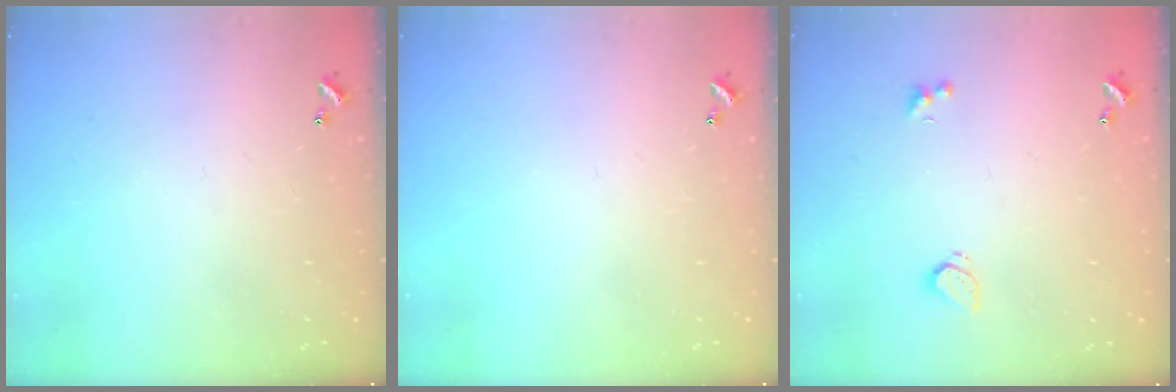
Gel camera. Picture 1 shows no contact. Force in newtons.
{"total": 0.0}
{"total": 1.8, "press": 1.7, "slide": 0.6}